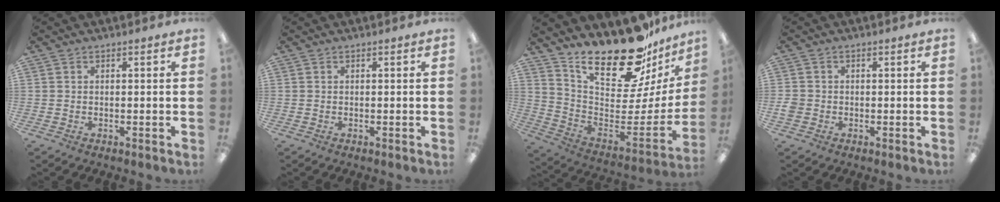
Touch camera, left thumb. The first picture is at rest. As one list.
[{"total": 0.0}, {"total": 25.1, "force": [19.7, 7.9, 13.3], "torque": [-0.198, -0.147, 0.337]}, {"total": 2.2, "force": [-0.5, 2.0, 0.8], "torque": [-0.011, 0.004, -0.009]}]